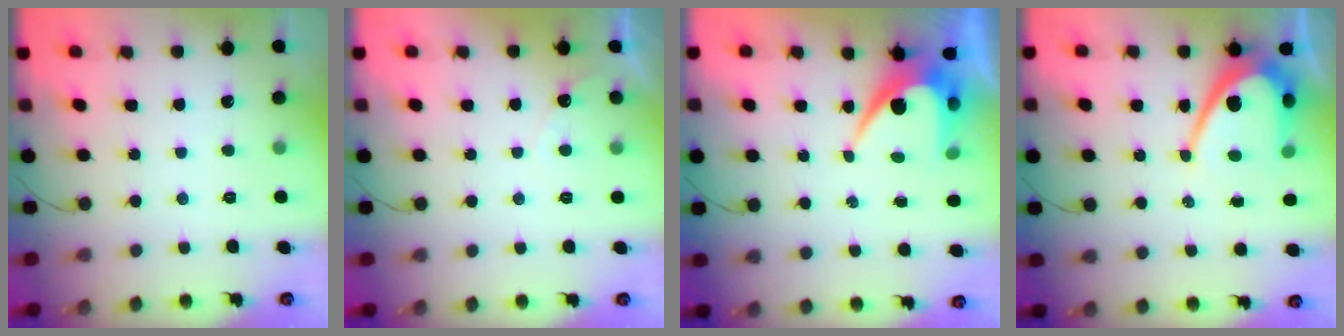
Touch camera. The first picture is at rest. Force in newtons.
{"total": 2.6, "press": 2.6, "slide": 0.1}
{"total": 8.7, "press": 8.7, "slide": 0.4}
{"total": 11.3, "press": 11.3, "slide": 0.9}